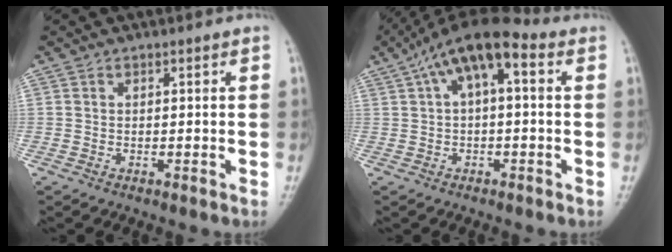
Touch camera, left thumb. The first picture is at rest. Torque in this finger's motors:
{"motor_torque": [-0.14, 2.14, 1.32, -0.39, 0.45]}